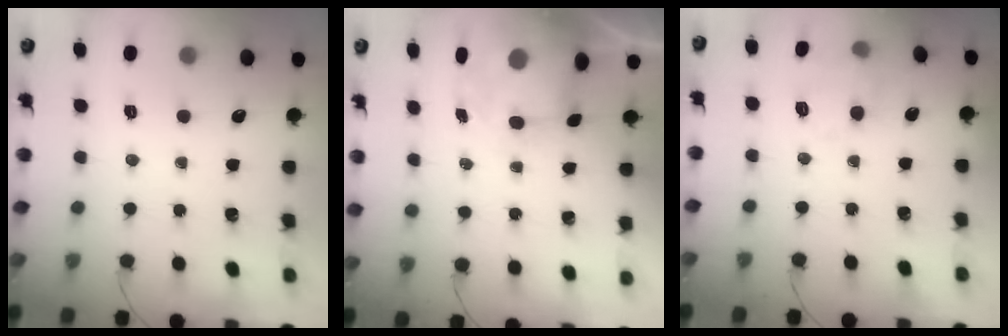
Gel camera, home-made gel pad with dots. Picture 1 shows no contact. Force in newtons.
{"total": 6.7, "press": 6.6, "slide": 1.2}
{"total": 8.9, "press": 8.8, "slide": 1.4}